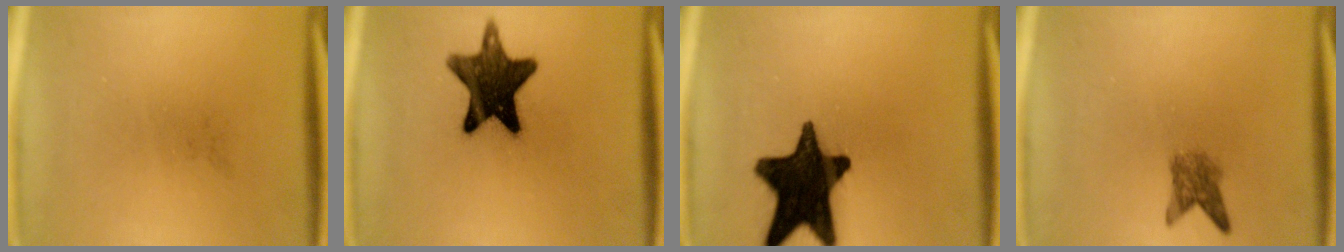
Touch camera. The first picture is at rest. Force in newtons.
{"total": 14.2}
{"total": 17.7}
{"total": 2.9}